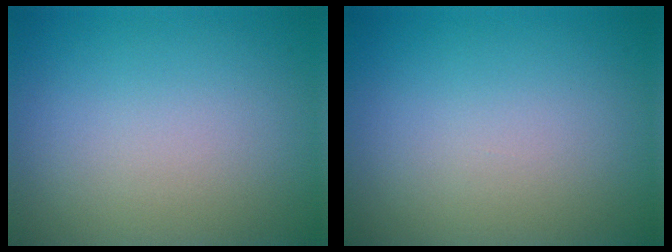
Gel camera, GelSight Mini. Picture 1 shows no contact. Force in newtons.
{"total": 0.0}